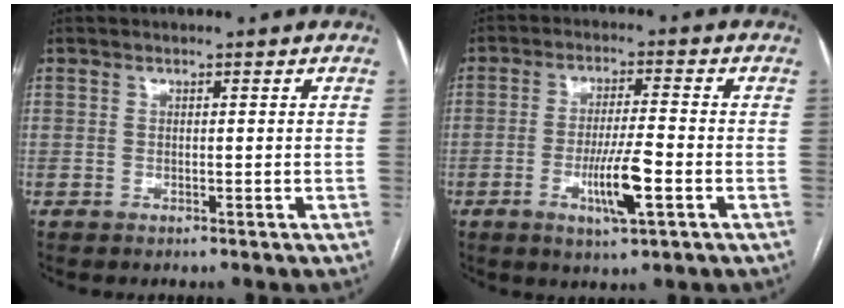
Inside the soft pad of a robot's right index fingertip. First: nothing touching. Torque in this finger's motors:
{"motor_torque": [1.42, -0.01, 0.54, 0.10]}